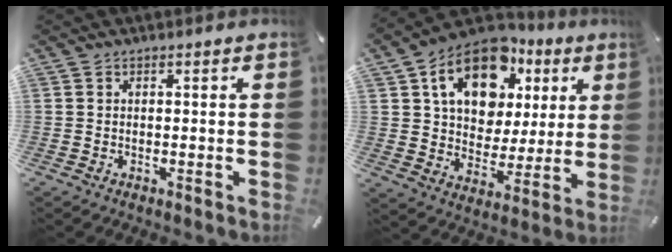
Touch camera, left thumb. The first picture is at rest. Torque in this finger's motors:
{"motor_torque": [2.51, 2.50, 0.92, -0.56, 0.54]}